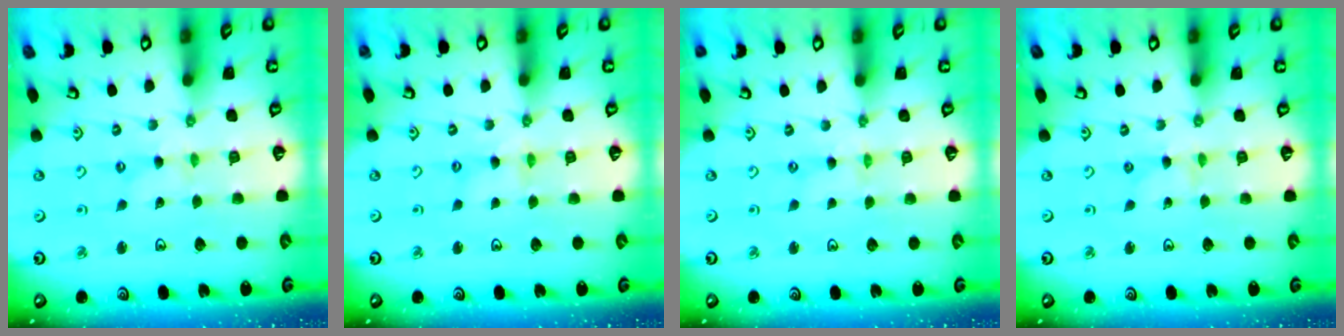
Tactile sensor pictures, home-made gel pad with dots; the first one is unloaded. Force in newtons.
{"total": 2.4, "press": 2.4, "slide": 0.3}
{"total": 0.0}
{"total": 0.0}